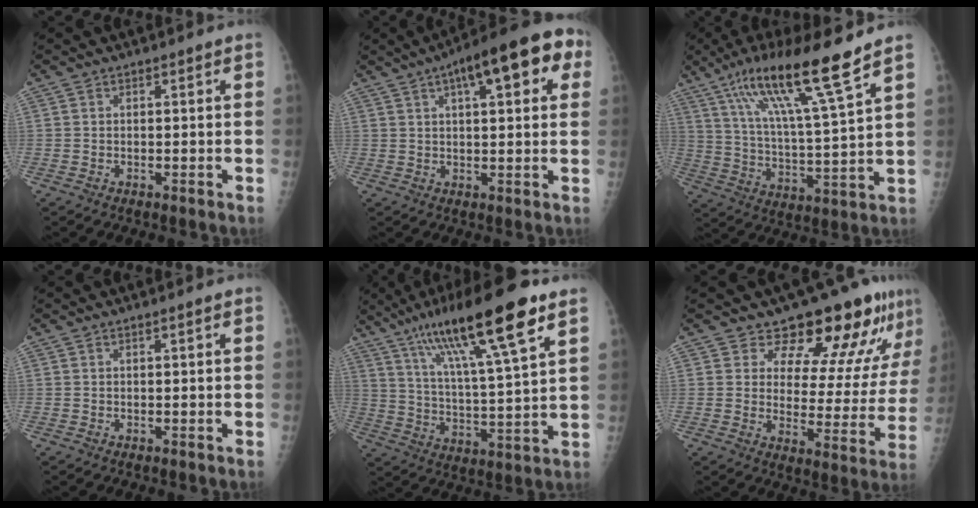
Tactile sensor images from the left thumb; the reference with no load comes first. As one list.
[{"total": 16.3, "force": [6.8, 5.7, 13.7], "torque": [-0.167, 0.022, 0.087]}, {"total": 16.9, "force": [11.5, 0.6, 12.4], "torque": [-0.213, -0.050, 0.201]}, {"total": 0.0}, {"total": 20.5, "force": [12.0, 3.0, 16.4], "torque": [-0.275, -0.028, 0.208]}, {"total": 15.8, "force": [12.9, 6.1, 6.6], "torque": [-0.036, -0.091, 0.159]}]